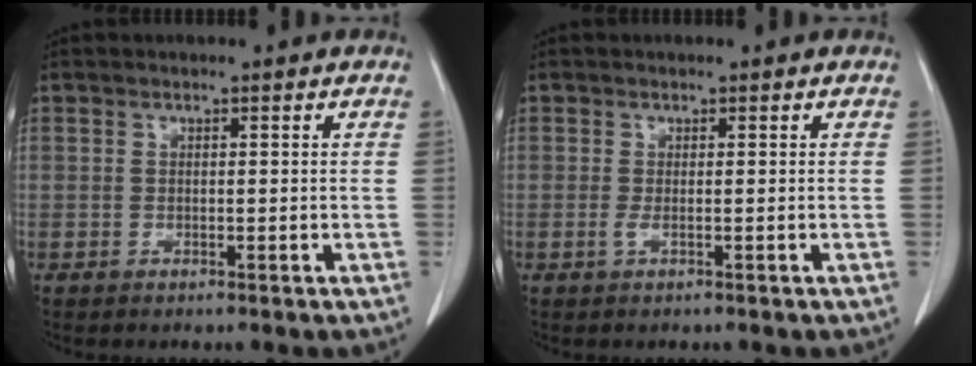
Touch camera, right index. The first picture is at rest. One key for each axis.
{"total": 0.7, "fx": -0.2, "fy": -0.1, "fz": 0.7, "tx": -0.017, "ty": -0.003, "tz": -0.005}